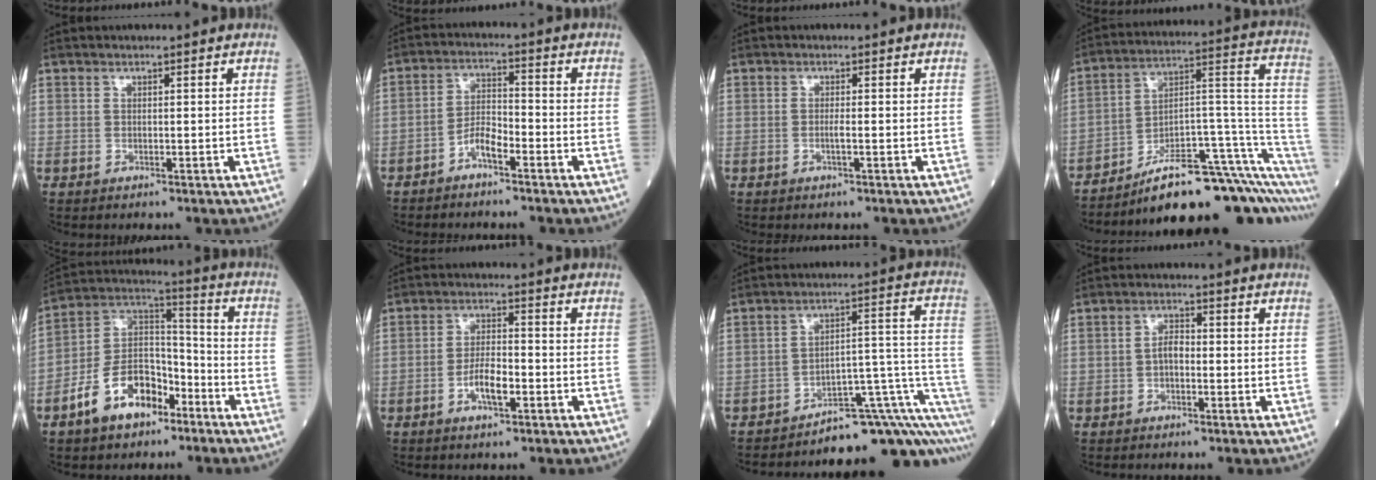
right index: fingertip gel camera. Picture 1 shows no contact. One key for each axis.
{"total": 4.1, "fx": -2.7, "fy": 1.1, "fz": 2.9, "tx": -0.056, "ty": 0.012, "tz": -0.050}
{"total": 1.2, "fx": -0.4, "fy": -0.1, "fz": 1.1, "tx": -0.023, "ty": -0.001, "tz": -0.008}
{"total": 21.3, "fx": -15.2, "fy": 5.0, "fz": 14.1, "tx": -0.117, "ty": 0.053, "tz": -0.219}
{"total": 12.6, "fx": -7.1, "fy": 7.0, "fz": 7.8, "tx": -0.162, "ty": 0.023, "tz": -0.128}
{"total": 5.0, "fx": -2.0, "fy": 1.5, "fz": 4.3, "tx": -0.085, "ty": 0.005, "tz": -0.036}
{"total": 14.9, "fx": -11.5, "fy": 3.4, "fz": 8.7, "tx": -0.036, "ty": 0.071, "tz": -0.146}
{"total": 2.3, "fx": -0.5, "fy": 1.2, "fz": 2.0, "tx": -0.032, "ty": 0.006, "tz": -0.010}